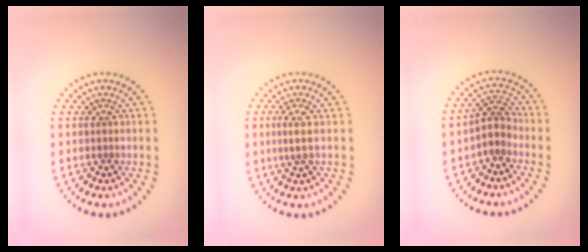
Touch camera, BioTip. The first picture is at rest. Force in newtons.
{"total": 1.7, "press": 1.4, "slide": 1.0}
{"total": 2.3, "press": 1.9, "slide": 1.2}